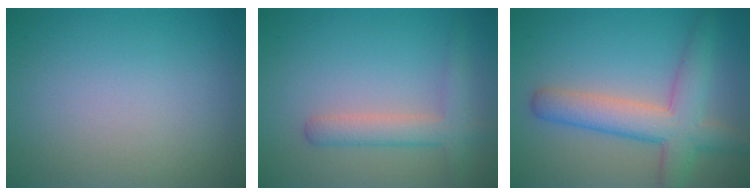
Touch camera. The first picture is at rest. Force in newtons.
{"total": 3.0, "press": 3.0, "slide": 0.2}
{"total": 6.1, "press": 6.1, "slide": 0.3}